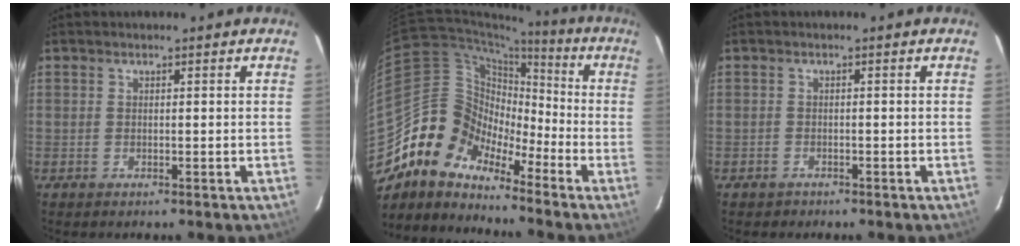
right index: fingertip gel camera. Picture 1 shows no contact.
{"total": 11.9, "force": [-9.4, 6.7, 2.9], "torque": [-0.058, 0.036, -0.202]}
{"total": 1.5, "force": [-1.0, 1.0, 0.1], "torque": [-0.005, 0.005, -0.013]}